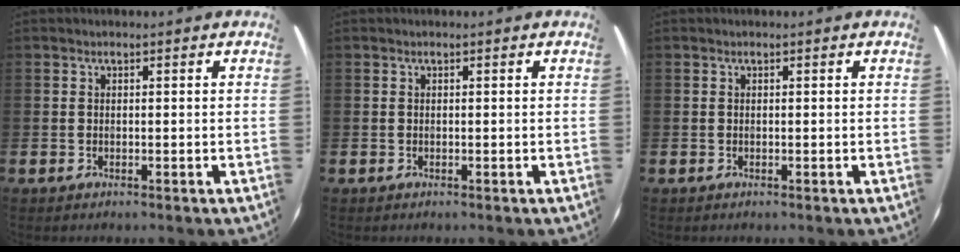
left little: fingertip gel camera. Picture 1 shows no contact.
{"total": 0.0}
{"total": 0.0}